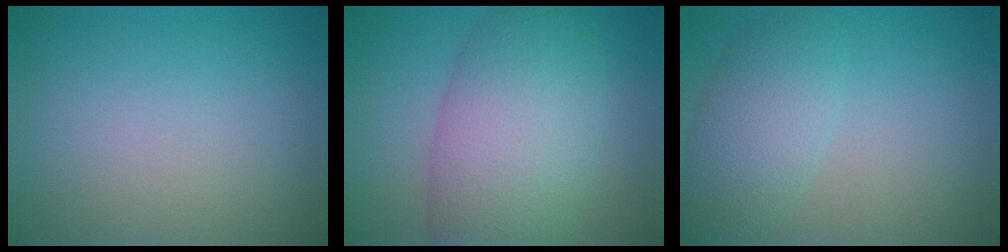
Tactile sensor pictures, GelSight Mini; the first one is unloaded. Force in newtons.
{"total": 9.5, "press": 9.5, "slide": 0.5}
{"total": 3.0, "press": 3.0, "slide": 0.3}